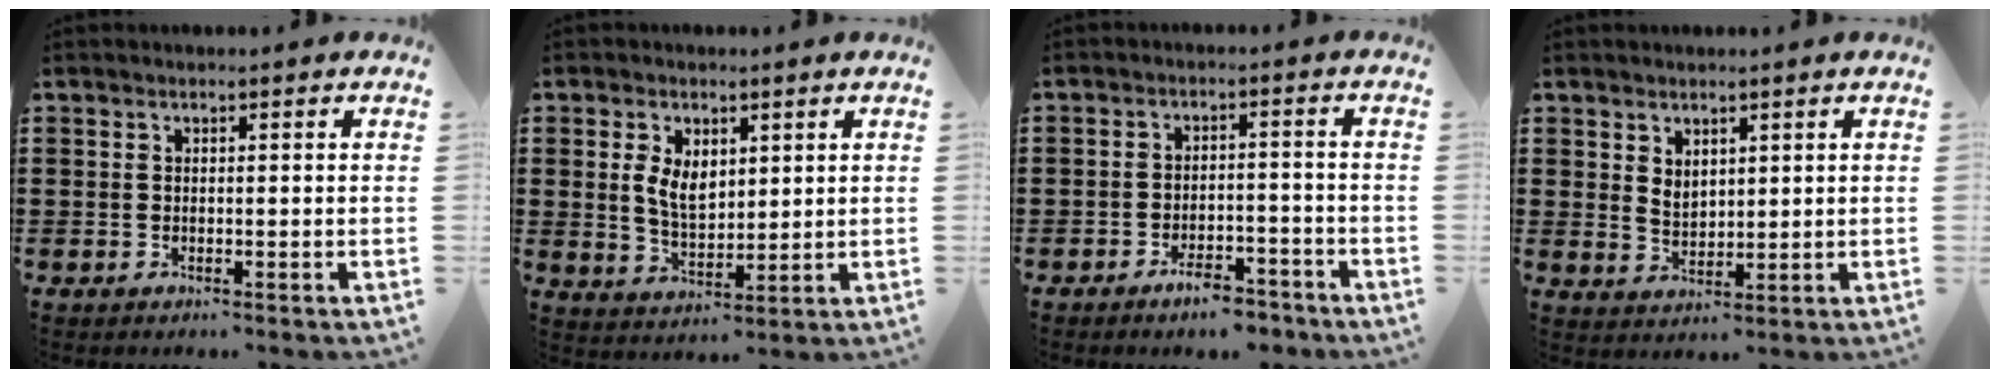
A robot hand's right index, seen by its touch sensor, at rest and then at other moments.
{"total": 5.2, "force": [1.5, 3.2, 3.9], "torque": [-0.084, 0.009, 0.026]}
{"total": 4.5, "force": [-4.0, 1.1, 1.9], "torque": [-0.029, 0.011, -0.074]}
{"total": 2.8, "force": [1.9, 1.7, 1.0], "torque": [-0.026, 0.006, 0.037]}